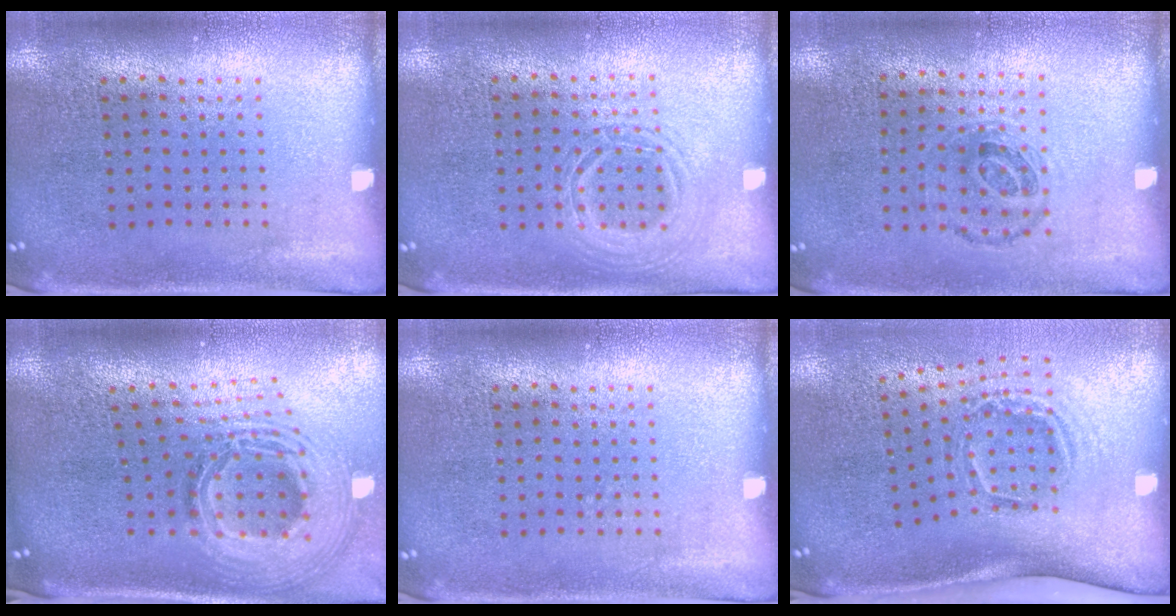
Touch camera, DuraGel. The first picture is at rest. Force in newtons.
{"total": 1.2, "press": 1.2, "slide": 0.1}
{"total": 0.9, "press": 0.7, "slide": 0.6}
{"total": 3.0, "press": 2.1, "slide": 2.2}
{"total": 0.0}
{"total": 2.0, "press": 1.3, "slide": 1.6}